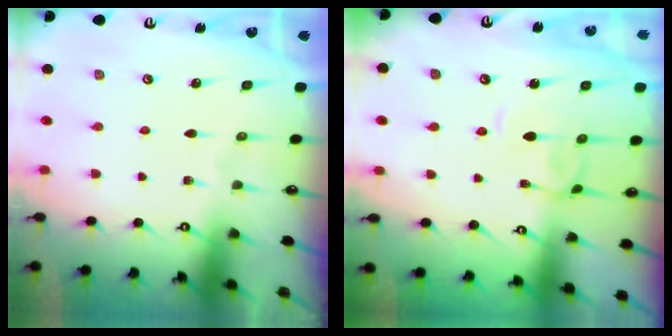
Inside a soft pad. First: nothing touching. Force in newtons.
{"total": 2.5, "press": 2.5, "slide": 0.5}